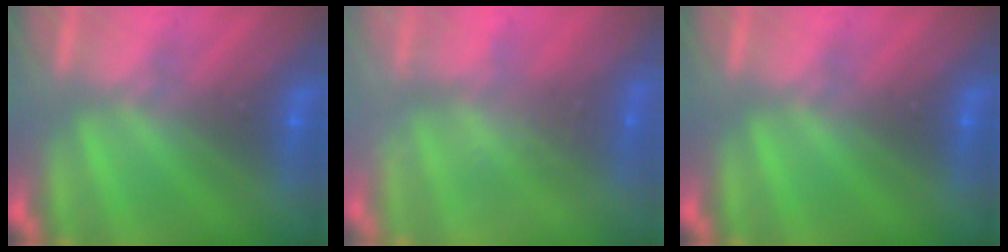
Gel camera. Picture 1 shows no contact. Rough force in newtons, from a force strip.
{"total": 2.3}
{"total": 0.0}